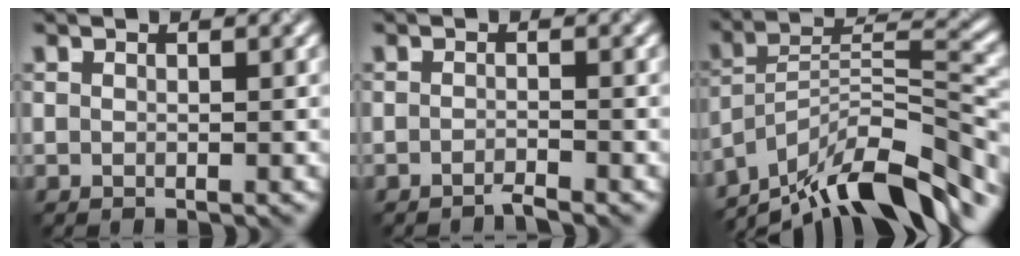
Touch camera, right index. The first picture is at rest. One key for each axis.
{"total": 1.1, "fx": -1.0, "fy": 0.0, "fz": 0.4, "tx": -0.005, "ty": 0.002, "tz": -0.025}
{"total": 13.0, "fx": -10.1, "fy": 3.3, "fz": 7.5, "tx": -0.134, "ty": 0.039, "tz": -0.176}